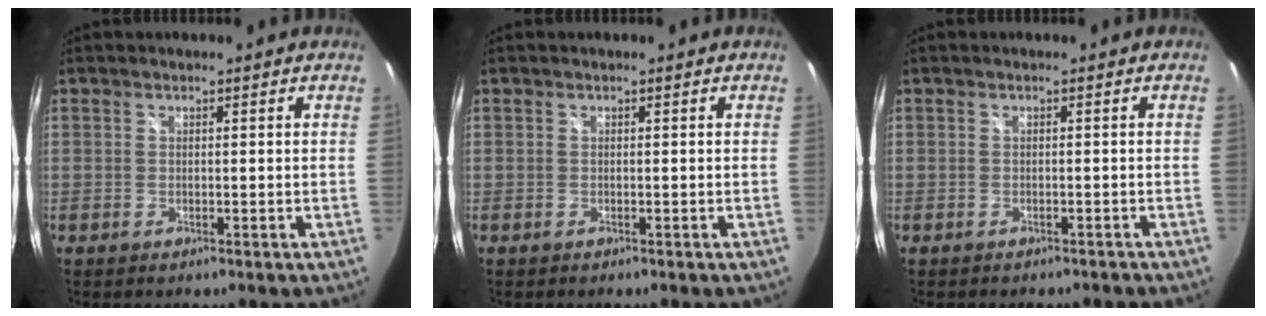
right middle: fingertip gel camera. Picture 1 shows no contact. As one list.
[{"total": 0.0}, {"total": 2.3, "force": [-2.0, 0.8, 0.8], "torque": [-0.014, -0.010, -0.023]}]